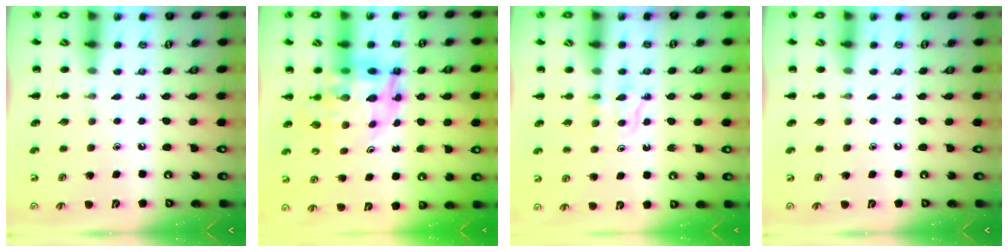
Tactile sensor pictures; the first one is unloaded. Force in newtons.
{"total": 11.1, "press": 10.6, "slide": 3.6}
{"total": 5.2, "press": 5.0, "slide": 1.4}
{"total": 0.0}